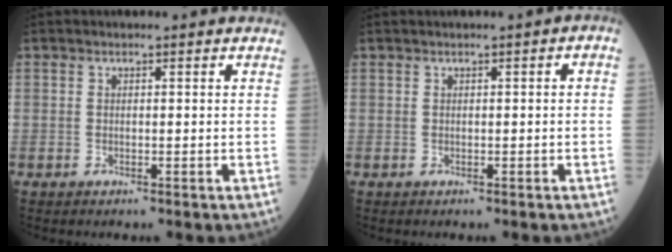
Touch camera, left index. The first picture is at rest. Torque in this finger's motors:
{"motor_torque": [0.98, -1.16, 0.26, 0.09]}